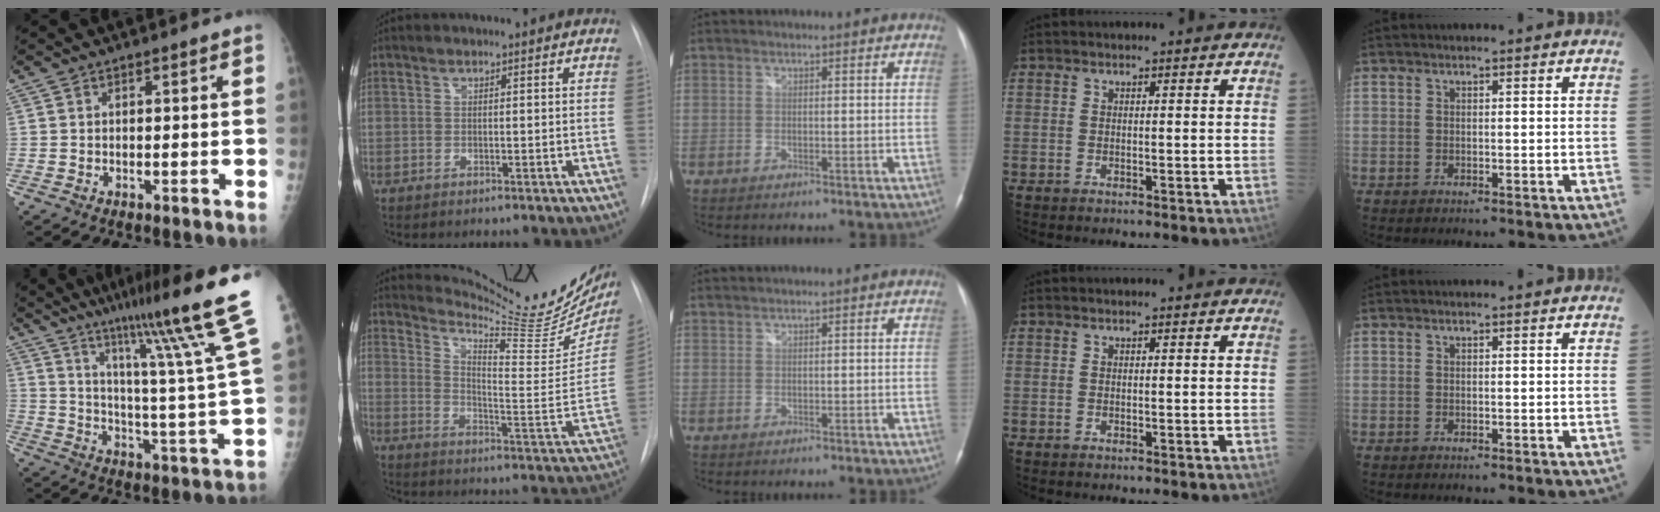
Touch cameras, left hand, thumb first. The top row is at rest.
{"thumb": {"total": 24.4, "force": [16.4, -0.7, 18.1], "torque": [-0.257, -0.093, 0.240]}, "index": {"total": 22.0, "force": [19.8, 3.4, 9.0], "torque": [-0.129, -0.084, 0.260]}, "middle": {"total": 0.8, "force": [0.8, 0.0, 0.1], "torque": [-0.007, 0.007, 0.021]}}